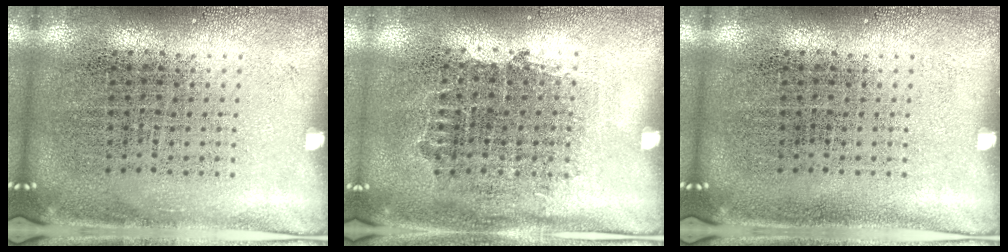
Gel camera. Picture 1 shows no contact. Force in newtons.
{"total": 0.8, "press": 0.7, "slide": 0.3}
{"total": 0.0}